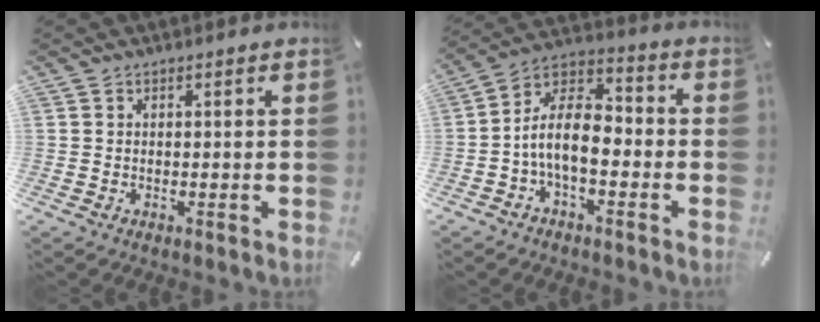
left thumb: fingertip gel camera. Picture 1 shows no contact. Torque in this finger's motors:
{"motor_torque": [-0.01, 1.13, 0.81, -0.52, 0.46]}